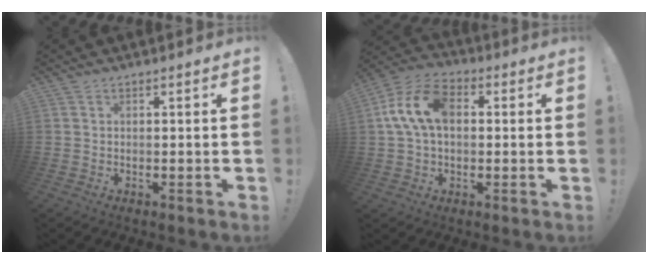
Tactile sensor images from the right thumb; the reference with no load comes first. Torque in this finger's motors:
{"motor_torque": [0.09, 0.73, 0.07, 0.06, 0.08]}